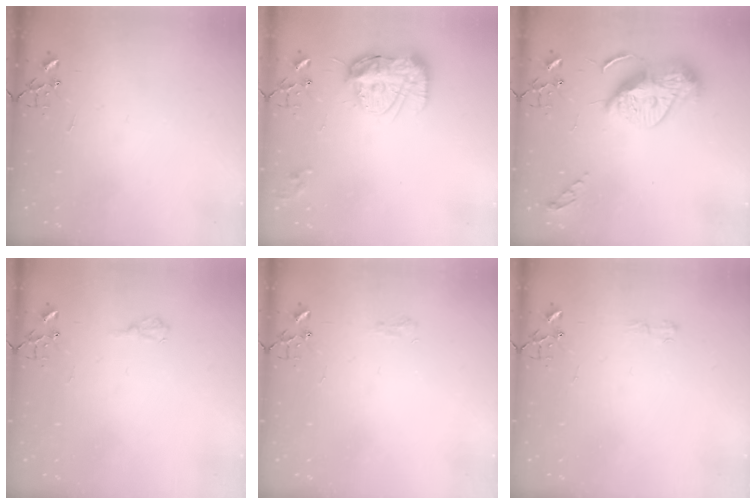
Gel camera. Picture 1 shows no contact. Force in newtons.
{"total": 14.9, "press": 14.8, "slide": 1.2}
{"total": 16.0, "press": 16.0, "slide": 0.9}
{"total": 6.8, "press": 6.8, "slide": 0.9}
{"total": 6.1, "press": 6.1, "slide": 0.8}
{"total": 4.2, "press": 4.2, "slide": 0.5}